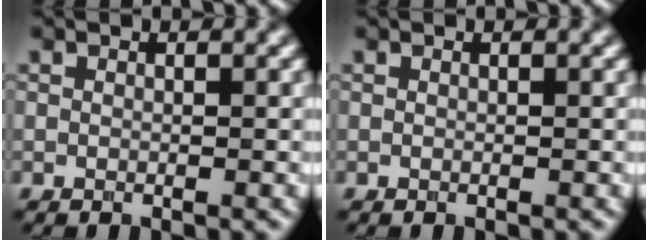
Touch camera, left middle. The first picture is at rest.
{"total": 0.0}